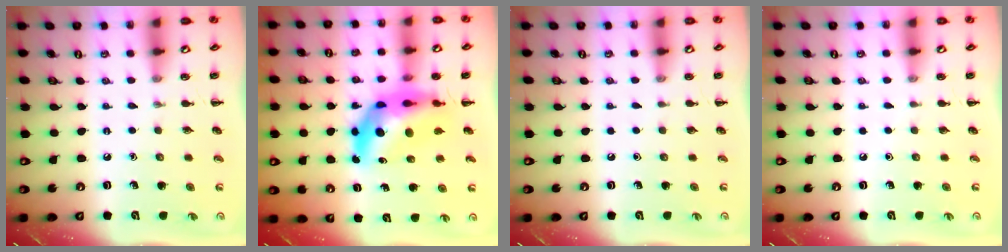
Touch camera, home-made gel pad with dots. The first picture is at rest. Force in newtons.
{"total": 11.8, "press": 11.3, "slide": 3.6}
{"total": 0.0}
{"total": 0.0}